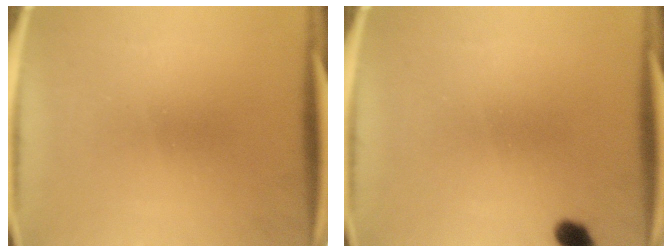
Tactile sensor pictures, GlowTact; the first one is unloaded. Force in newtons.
{"total": 2.7}